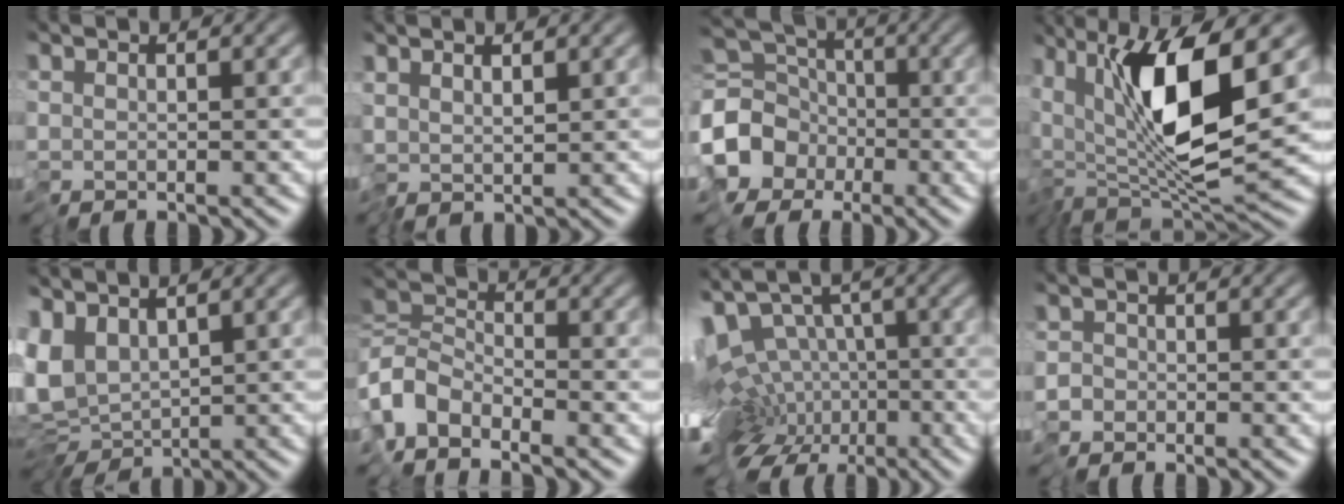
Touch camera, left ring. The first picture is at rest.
{"total": 1.6, "force": [1.0, 0.5, 1.2], "torque": [-0.029, 0.005, 0.021]}
{"total": 6.0, "force": [-2.8, 4.9, 2.2], "torque": [-0.050, 0.007, -0.070]}
{"total": 10.2, "force": [1.9, 2.4, 9.7], "torque": [-0.176, -0.001, 0.034]}
{"total": 8.8, "force": [1.4, 5.8, 6.5], "torque": [-0.129, -0.002, 0.061]}
{"total": 4.0, "force": [-3.3, 1.7, 1.6], "torque": [-0.033, 0.005, -0.085]}
{"total": 12.5, "force": [-3.5, 8.2, 8.8], "torque": [-0.157, -0.002, -0.031]}
{"total": 2.9, "force": [-2.1, 2.0, -0.1], "torque": [0.034, 0.000, -0.042]}